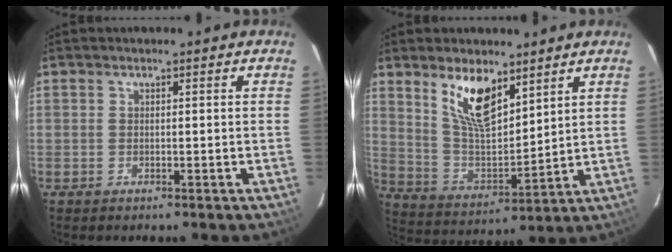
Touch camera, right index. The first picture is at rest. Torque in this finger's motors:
{"motor_torque": [1.04, 0.96, 0.43, 0.08]}